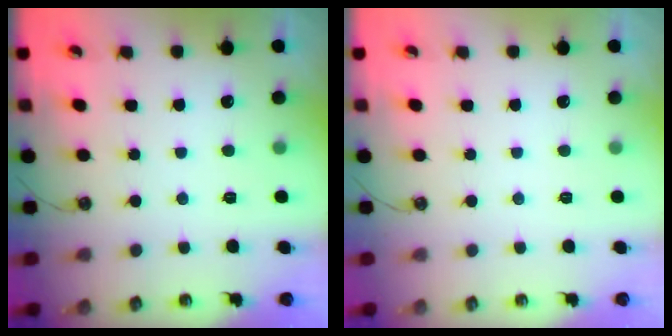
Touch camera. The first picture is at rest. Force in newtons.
{"total": 0.0}